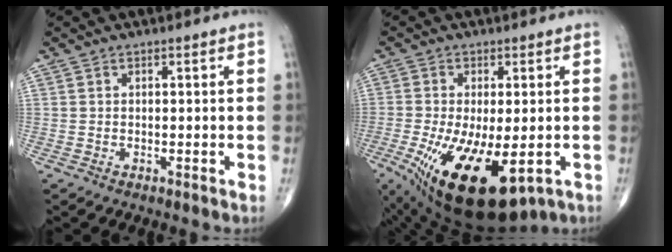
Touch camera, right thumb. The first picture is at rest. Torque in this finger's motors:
{"motor_torque": [0.14, 1.39, 1.09, 0.27, 0.61]}